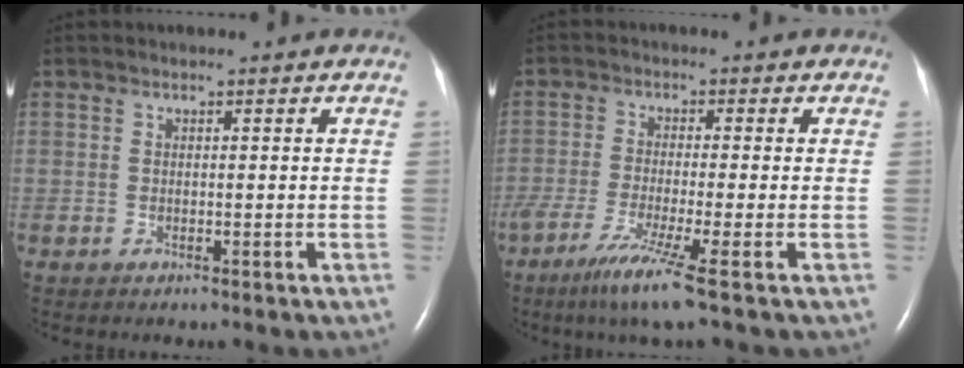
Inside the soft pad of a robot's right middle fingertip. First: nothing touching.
{"total": 7.7, "force": [-4.6, -1.0, 6.1], "torque": [-0.112, -0.026, -0.085]}